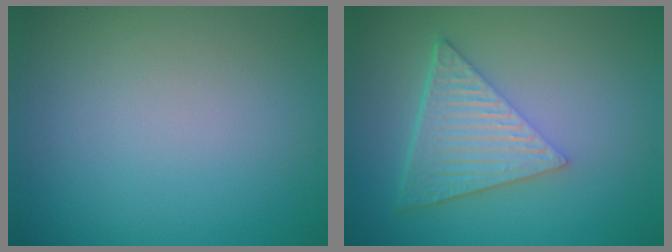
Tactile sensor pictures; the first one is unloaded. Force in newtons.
{"total": 6.4, "press": 4.5, "slide": 4.5}